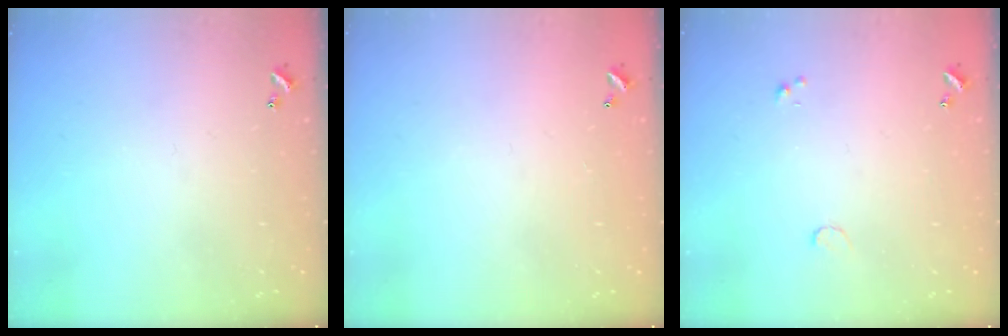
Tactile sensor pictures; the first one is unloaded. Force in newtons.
{"total": 2.8, "press": 2.8, "slide": 0.1}
{"total": 0.9, "press": 0.8, "slide": 0.2}